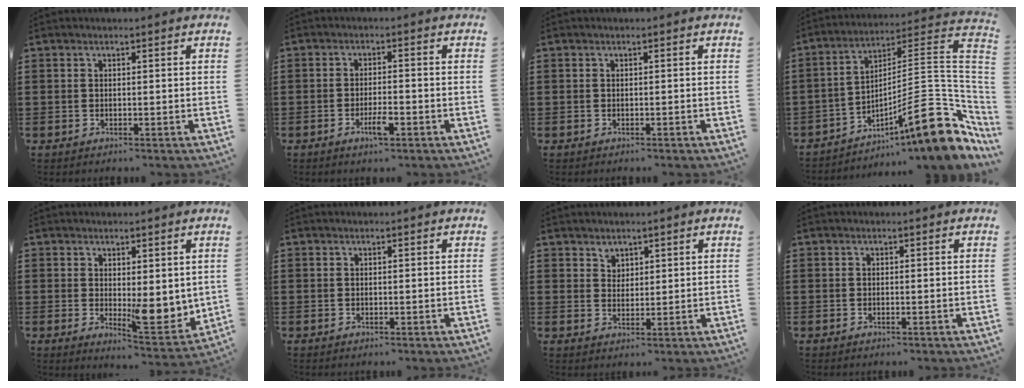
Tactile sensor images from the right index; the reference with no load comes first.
{"total": 3.6, "force": [-1.8, 0.9, 3.0], "torque": [-0.064, -0.002, -0.036]}
{"total": 0.0}
{"total": 16.4, "force": [-7.7, 4.1, 13.9], "torque": [-0.182, 0.005, -0.127]}
{"total": 5.3, "force": [0.6, 2.6, 4.6], "torque": [-0.049, -0.012, 0.009]}
{"total": 0.0}
{"total": 2.2, "force": [1.6, 1.4, 0.1], "torque": [-0.008, 0.006, 0.032]}
{"total": 0.0}